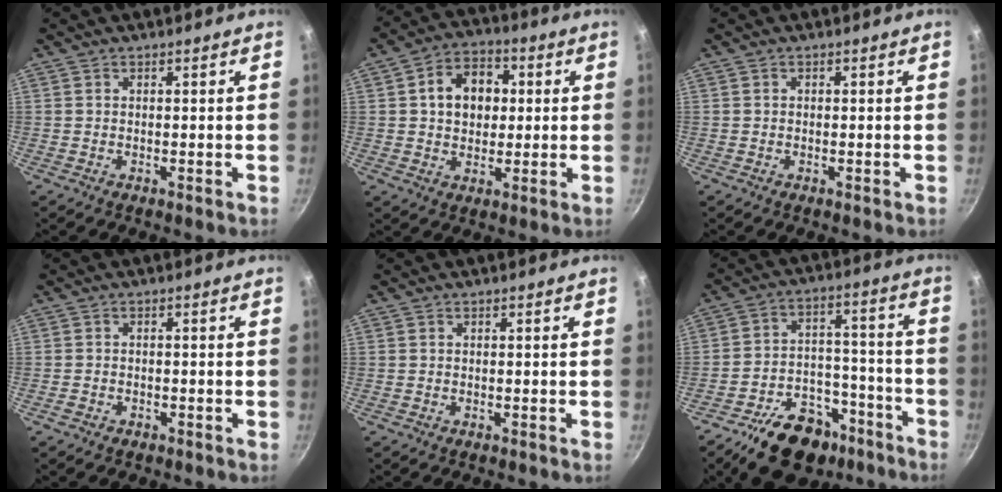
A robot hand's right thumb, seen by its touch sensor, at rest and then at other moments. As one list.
[{"total": 10.5, "force": [1.7, 7.9, 6.6], "torque": [-0.070, 0.014, 0.019]}, {"total": 0.0}, {"total": 1.4, "force": [-0.9, 0.9, 0.5], "torque": [-0.015, 0.008, -0.017]}, {"total": 0.0}, {"total": 17.6, "force": [-11.6, 10.1, 8.6], "torque": [-0.098, 0.085, -0.172]}]